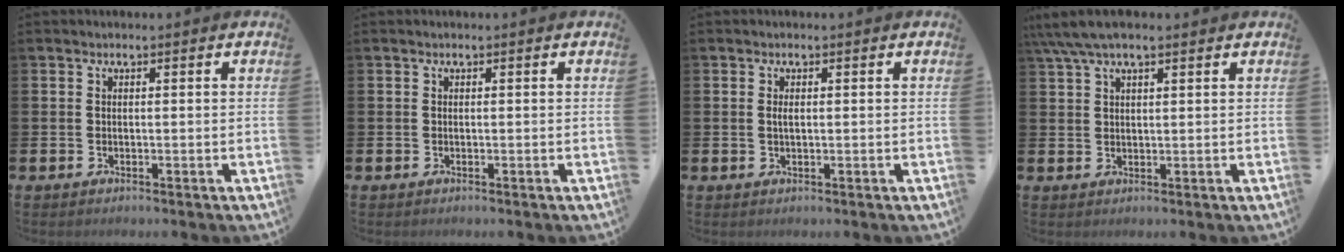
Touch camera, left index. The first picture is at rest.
{"total": 0.0}
{"total": 1.0, "force": [0.2, 0.4, 0.9], "torque": [-0.017, 0.003, 0.002]}
{"total": 4.7, "force": [3.4, 1.3, 2.9], "torque": [-0.071, 0.004, 0.063]}